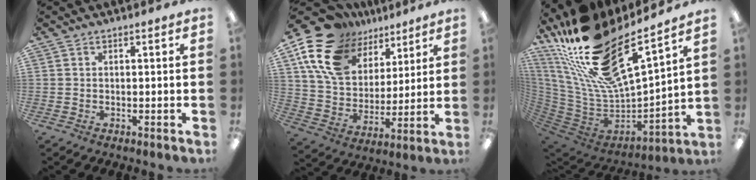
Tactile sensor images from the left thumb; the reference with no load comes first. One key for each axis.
{"total": 19.3, "fx": 11.1, "fy": 12.5, "fz": 9.6, "tx": -0.192, "ty": -0.053, "tz": 0.206}
{"total": 23.3, "fx": 16.5, "fy": 6.5, "fz": 15.2, "tx": -0.292, "ty": -0.137, "tz": 0.286}